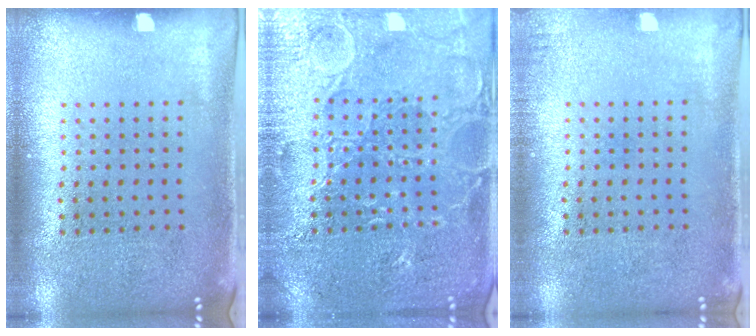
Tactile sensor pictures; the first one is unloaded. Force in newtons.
{"total": 5.9, "press": 5.9, "slide": 0.7}
{"total": 0.9, "press": 0.9, "slide": 0.2}